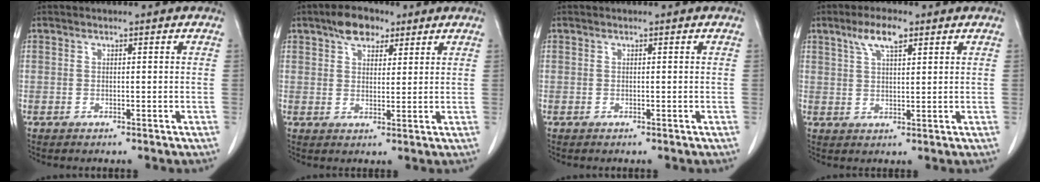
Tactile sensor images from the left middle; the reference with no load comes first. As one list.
[{"total": 5.5, "force": [3.6, 2.9, 3.0], "torque": [-0.052, 0.015, 0.063]}, {"total": 0.0}, {"total": 5.2, "force": [3.2, 1.3, 4.0], "torque": [-0.082, 0.008, 0.060]}]